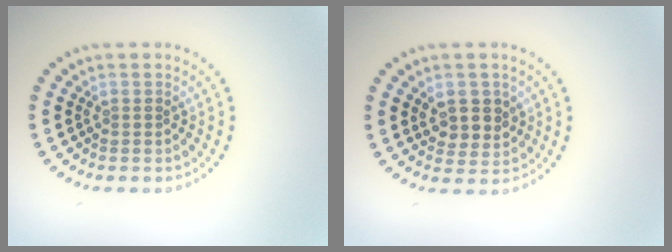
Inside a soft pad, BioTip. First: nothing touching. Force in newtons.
{"total": 2.9, "press": 2.7, "slide": 0.9}